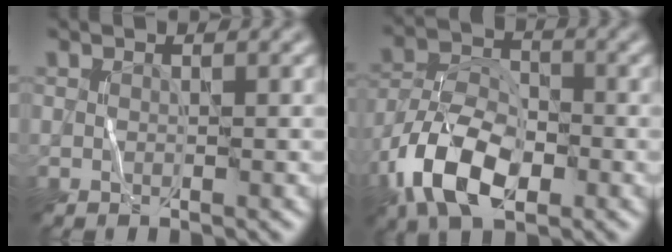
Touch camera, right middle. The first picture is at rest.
{"total": 8.9, "force": [-4.3, 4.9, 6.1], "torque": [-0.126, 0.001, -0.086]}